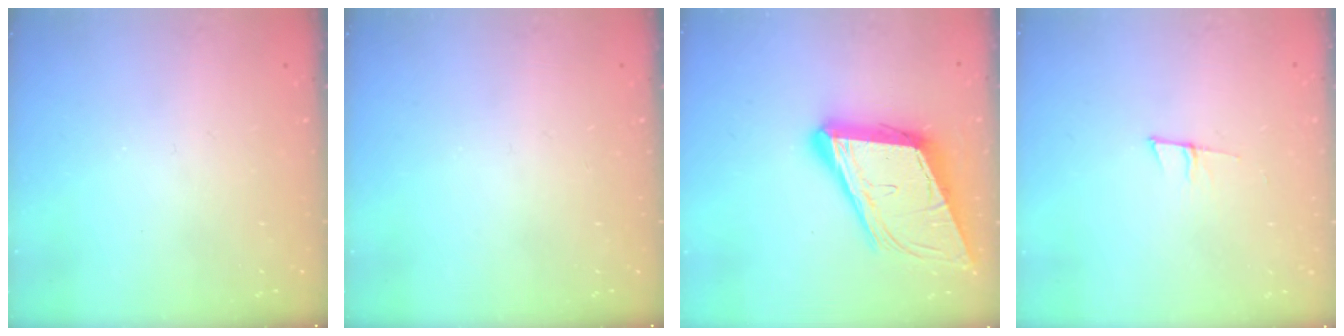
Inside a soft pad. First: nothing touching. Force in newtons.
{"total": 0.0}
{"total": 18.1, "press": 17.5, "slide": 4.3}
{"total": 5.6, "press": 5.0, "slide": 2.6}